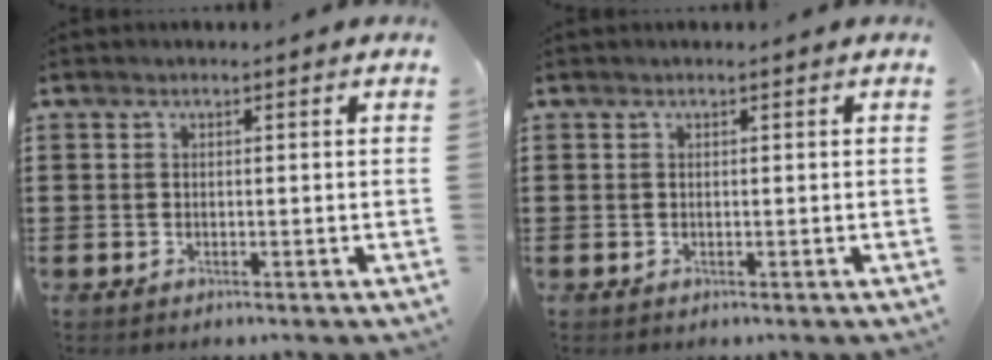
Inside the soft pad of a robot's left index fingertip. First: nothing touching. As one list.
[{"total": 0.0}]